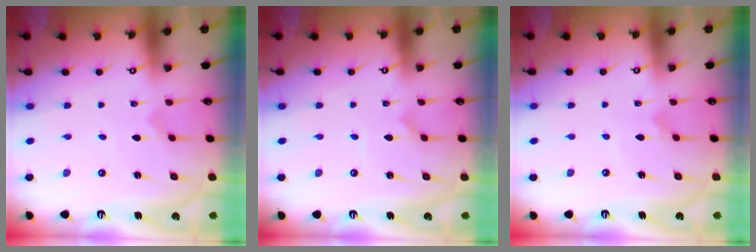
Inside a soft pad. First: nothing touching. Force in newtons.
{"total": 0.0}
{"total": 2.4, "press": 2.4, "slide": 0.1}